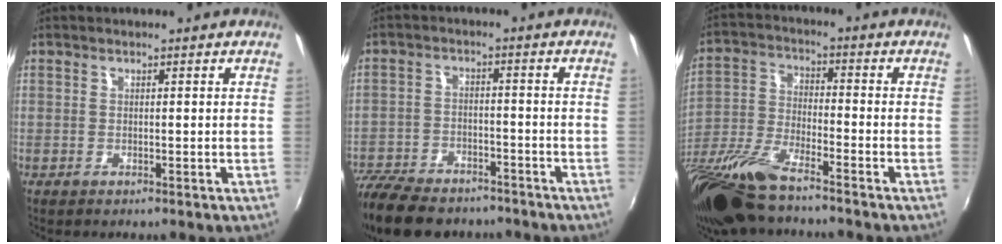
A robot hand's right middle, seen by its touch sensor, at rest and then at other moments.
{"total": 17.0, "force": [-13.5, 7.2, 7.6], "torque": [-0.185, -0.021, -0.218]}
{"total": 16.1, "force": [-12.3, 3.3, 9.9], "torque": [-0.212, -0.043, -0.239]}